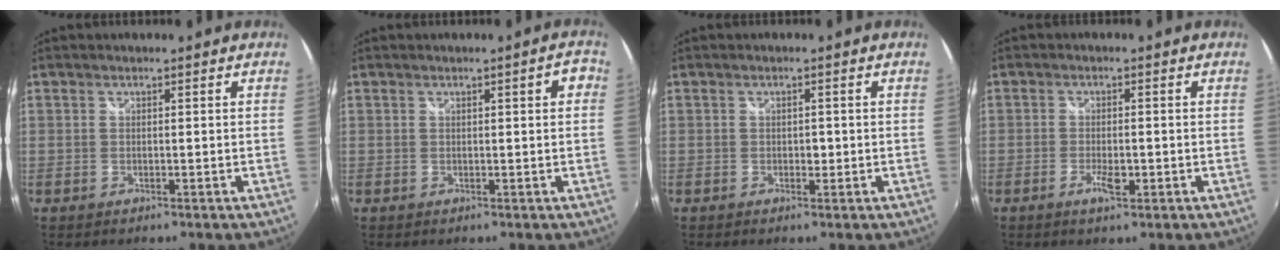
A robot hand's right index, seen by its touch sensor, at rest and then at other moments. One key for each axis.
{"total": 2.5, "fx": 0.7, "fy": 0.4, "fz": 2.4, "tx": -0.032, "ty": 0.008, "tz": 0.011}
{"total": 1.4, "fx": -0.1, "fy": 1.0, "fz": 0.9, "tx": -0.011, "ty": 0.000, "tz": -0.001}
{"total": 3.2, "fx": -1.2, "fy": 1.1, "fz": 2.8, "tx": -0.057, "ty": -0.004, "tz": -0.022}